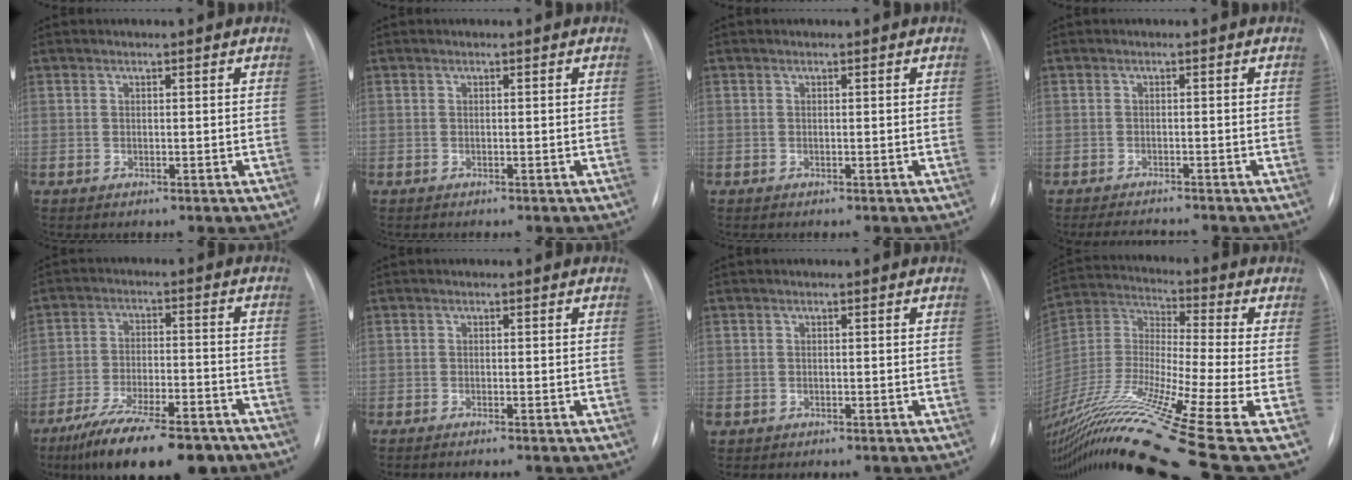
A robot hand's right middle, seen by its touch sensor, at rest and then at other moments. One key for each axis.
{"total": 0.0}
{"total": 0.0}
{"total": 3.1, "fx": -3.1, "fy": -0.1, "fz": 0.6, "tx": -0.014, "ty": -0.014, "tz": -0.048}
{"total": 17.1, "fx": -13.0, "fy": 4.5, "fz": 10.2, "tx": -0.148, "ty": -0.010, "tz": -0.206}
{"total": 1.2, "fx": -0.9, "fy": -0.3, "fz": 0.7, "tx": -0.009, "ty": 0.001, "tz": -0.015}
{"total": 0.6, "fx": -0.2, "fy": 0.5, "fz": 0.2, "tx": -0.005, "ty": 0.004, "tz": 0.001}
{"total": 24.7, "fx": -16.4, "fy": -0.6, "fz": 18.5, "tx": -0.374, "ty": -0.033, "tz": -0.304}